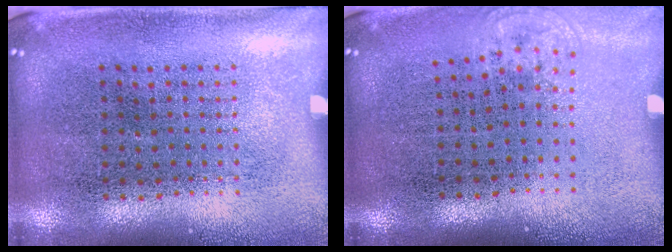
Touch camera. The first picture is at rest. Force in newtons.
{"total": 0.6, "press": 0.5, "slide": 0.3}